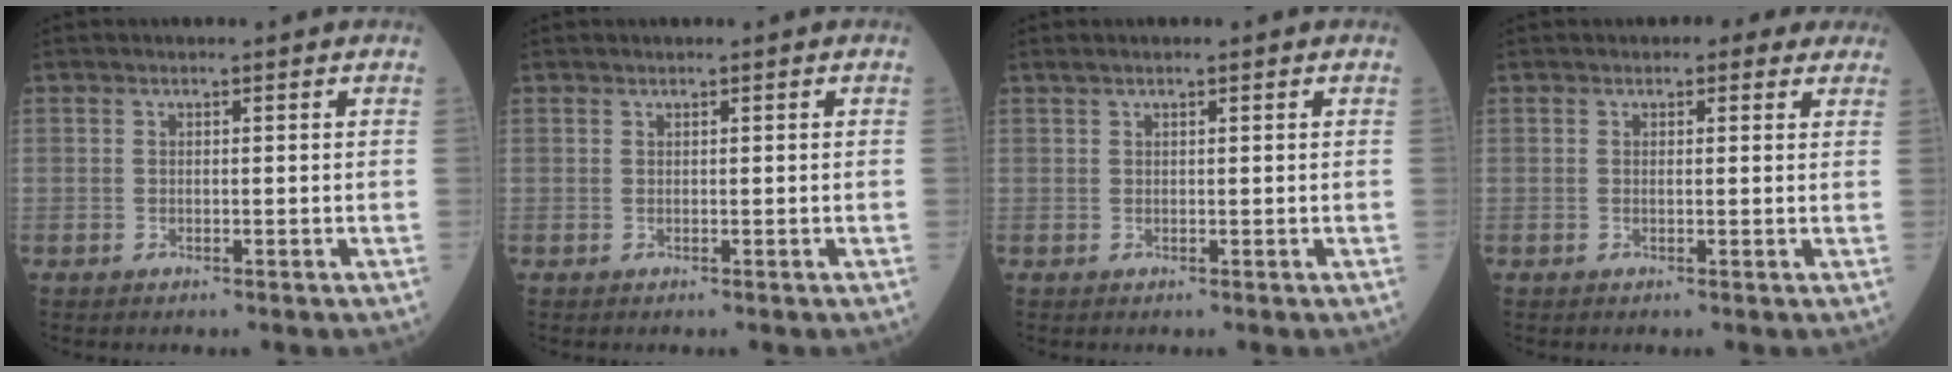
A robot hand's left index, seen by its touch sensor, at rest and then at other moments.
{"total": 0.0}
{"total": 1.8, "force": [1.4, 0.3, 1.0], "torque": [-0.021, 0.026, 0.027]}
{"total": 2.8, "force": [2.0, 1.4, 1.3], "torque": [-0.012, 0.010, 0.017]}